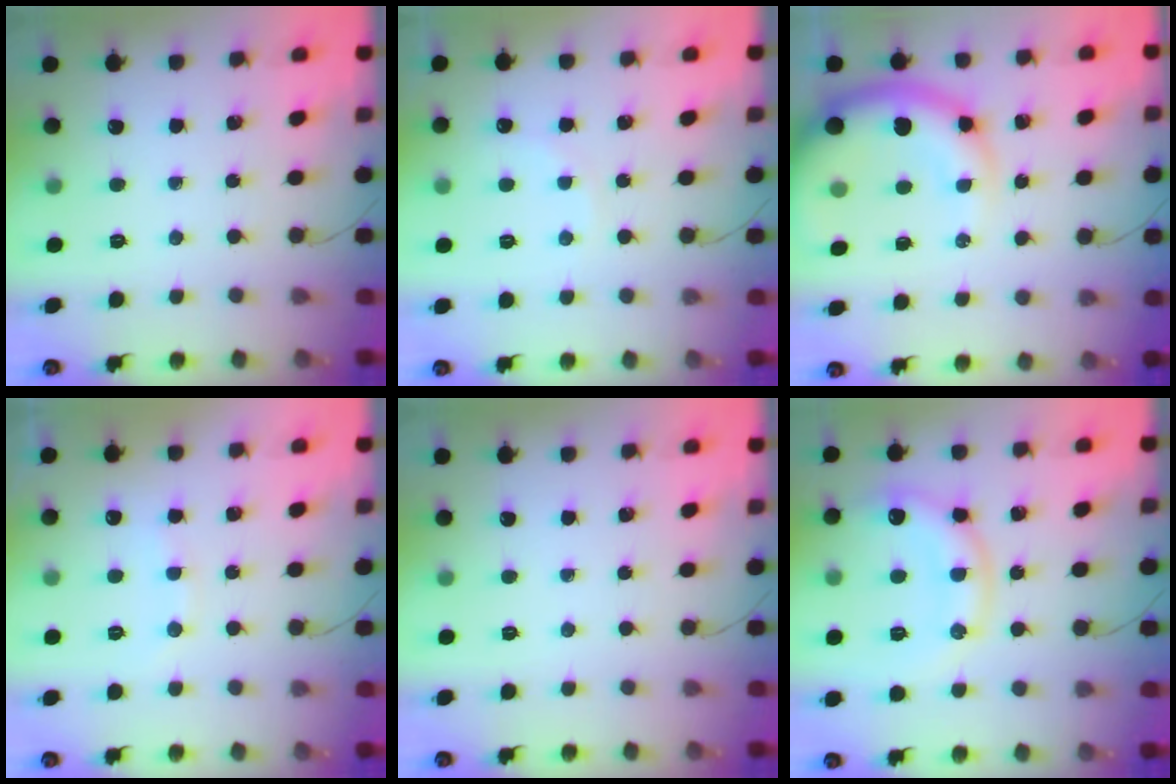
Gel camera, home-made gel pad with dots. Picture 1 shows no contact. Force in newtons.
{"total": 5.5, "press": 5.4, "slide": 1.1}
{"total": 9.9, "press": 9.5, "slide": 2.9}
{"total": 6.7, "press": 6.6, "slide": 1.2}
{"total": 0.0}
{"total": 12.4, "press": 12.3, "slide": 1.4}